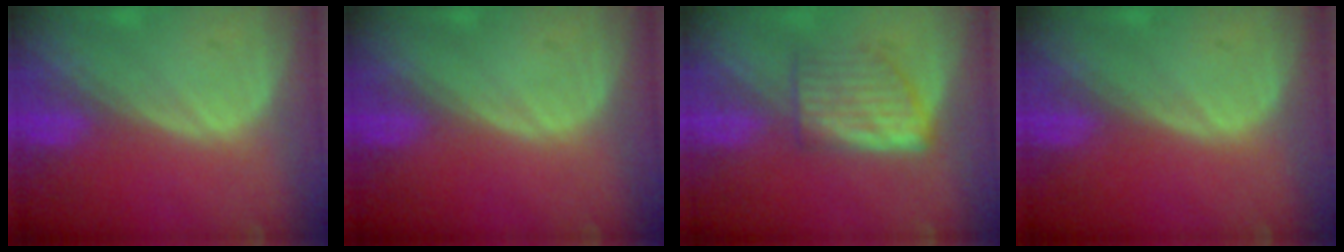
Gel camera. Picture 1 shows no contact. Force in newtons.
{"total": 0.0}
{"total": 5.9, "press": 5.4, "slide": 2.4}
{"total": 0.0}